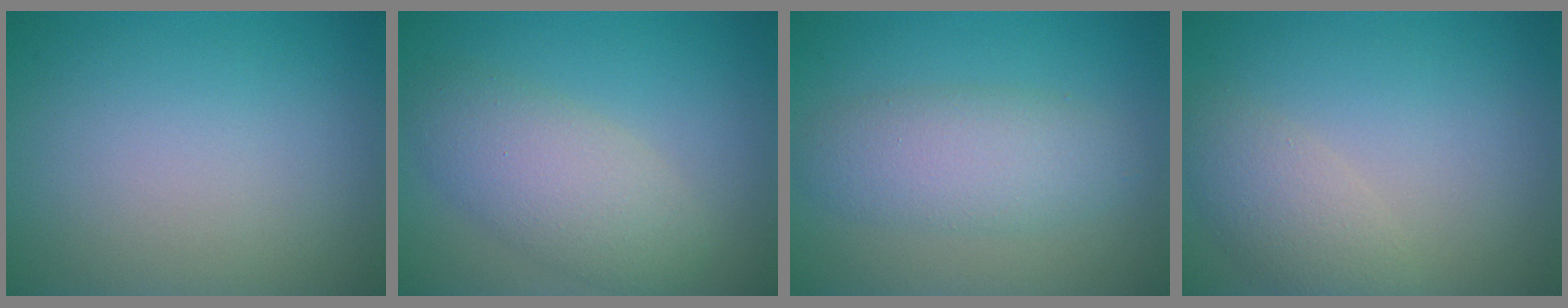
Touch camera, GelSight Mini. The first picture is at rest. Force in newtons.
{"total": 4.8, "press": 4.8, "slide": 0.1}
{"total": 4.2, "press": 4.2, "slide": 0.2}
{"total": 3.0, "press": 2.9, "slide": 0.4}